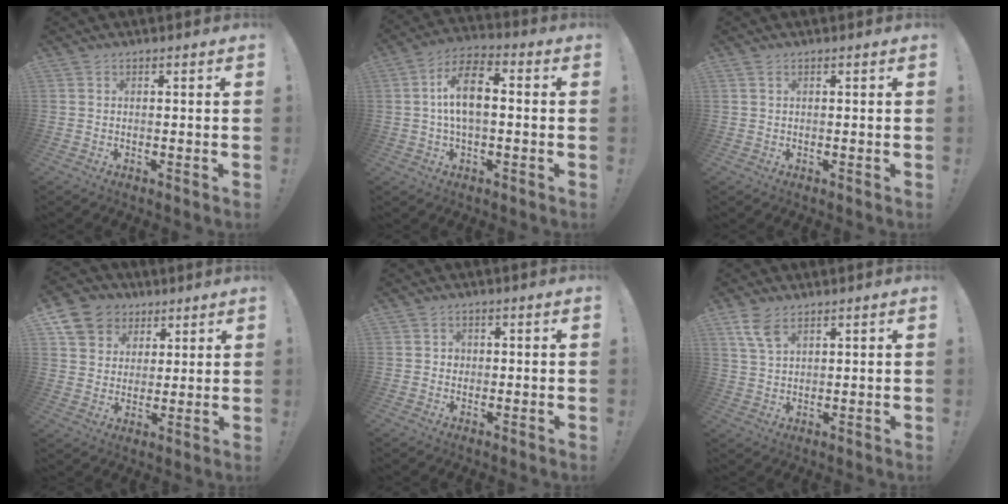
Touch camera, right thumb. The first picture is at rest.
{"total": 11.7, "force": [0.8, 5.8, 10.2], "torque": [-0.181, 0.014, 0.017]}
{"total": 0.8, "force": [0.4, 0.5, 0.5], "torque": [-0.010, 0.002, 0.008]}
{"total": 11.0, "force": [5.6, 9.0, 3.1], "torque": [-0.050, -0.033, 0.114]}
{"total": 1.8, "force": [0.2, 1.7, 0.6], "torque": [-0.010, 0.001, 0.001]}
{"total": 6.5, "force": [4.1, 3.0, 4.0], "torque": [-0.070, -0.019, 0.078]}